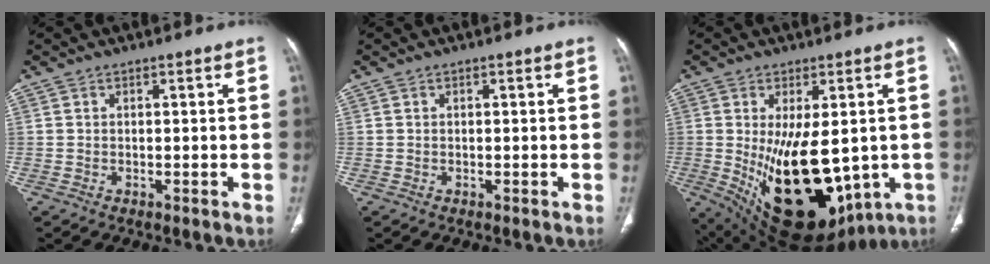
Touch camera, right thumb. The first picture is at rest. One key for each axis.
{"total": 0.0}
{"total": 23.5, "fx": -3.5, "fy": 12.4, "fz": 19.7, "tx": -0.283, "ty": -0.028, "tz": -0.011}